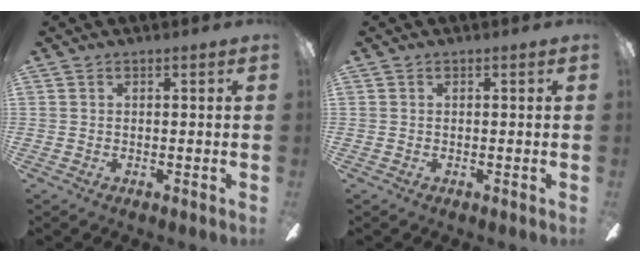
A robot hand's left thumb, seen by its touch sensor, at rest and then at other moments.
{"total": 0.0}